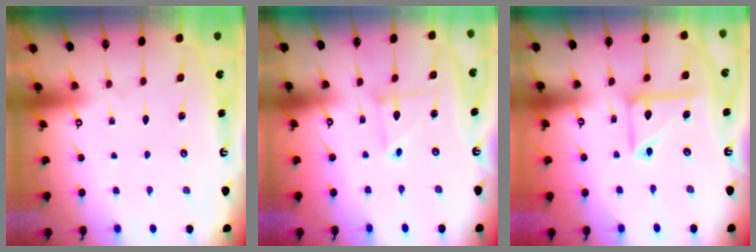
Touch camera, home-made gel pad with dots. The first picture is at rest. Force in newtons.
{"total": 3.7, "press": 3.7, "slide": 0.4}
{"total": 12.2, "press": 12.1, "slide": 1.3}